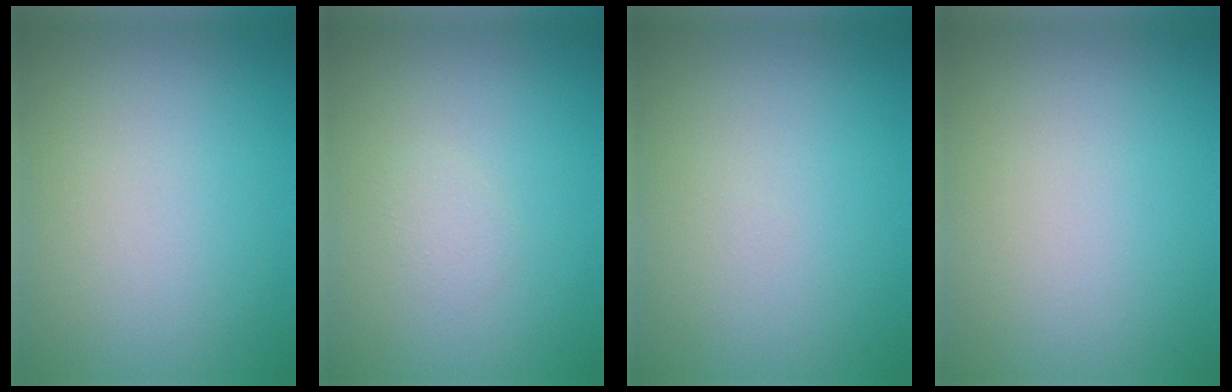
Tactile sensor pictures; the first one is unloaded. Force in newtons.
{"total": 0.8, "press": 0.8, "slide": 0.1}
{"total": 0.0}
{"total": 0.0}